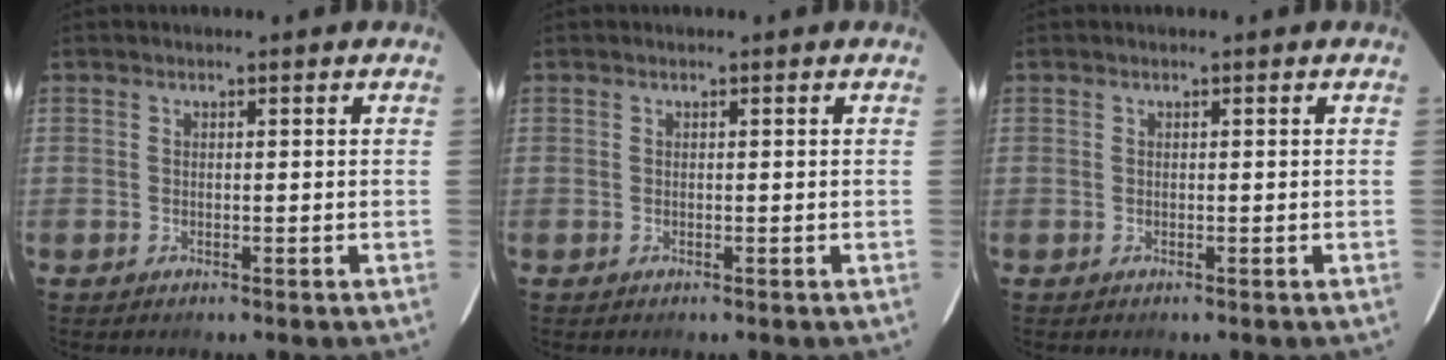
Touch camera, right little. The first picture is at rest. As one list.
[{"total": 0.0}, {"total": 0.0}]